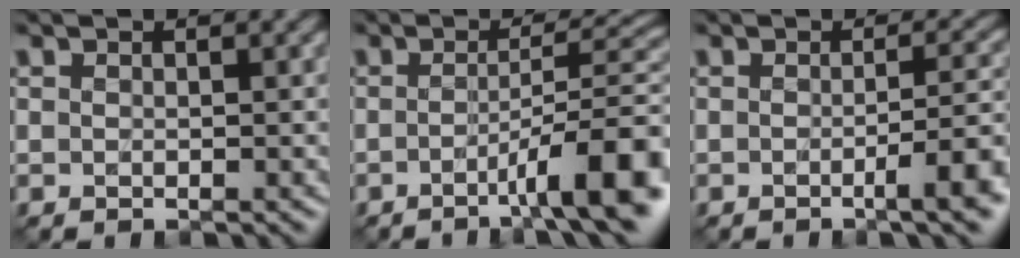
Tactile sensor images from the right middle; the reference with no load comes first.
{"total": 8.5, "force": [-3.3, 1.5, 7.7], "torque": [-0.097, 0.013, -0.055]}
{"total": 4.3, "force": [-1.3, 0.8, 4.0], "torque": [-0.049, 0.002, -0.024]}